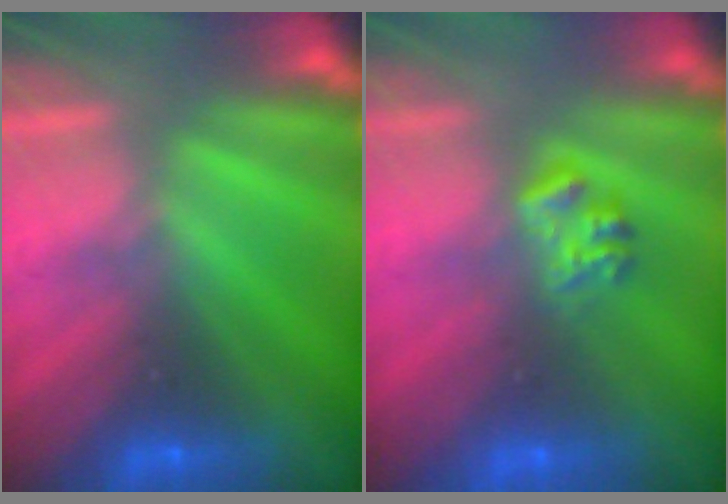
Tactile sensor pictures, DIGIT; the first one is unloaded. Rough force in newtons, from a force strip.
{"total": 2.3}